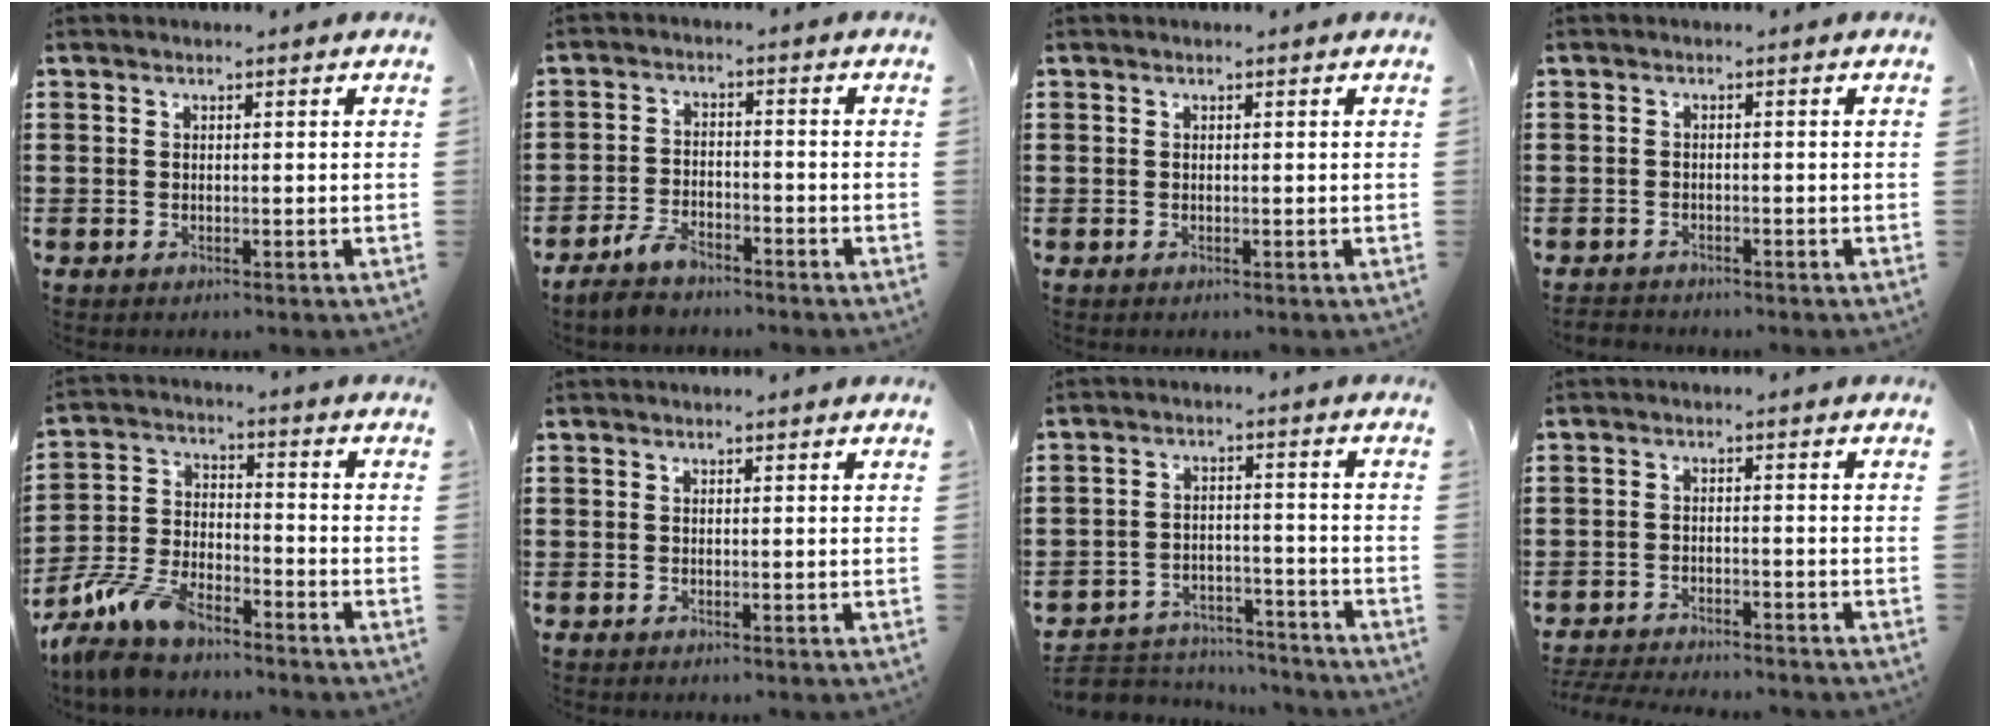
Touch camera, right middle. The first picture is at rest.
{"total": 4.3, "force": [-3.9, 1.3, 1.3], "torque": [-0.037, 0.003, -0.083]}
{"total": 0.0}
{"total": 1.3, "force": [-1.2, 0.3, -0.2], "torque": [0.000, 0.004, -0.028]}
{"total": 8.8, "force": [-7.4, 2.7, 3.9], "torque": [-0.104, 0.004, -0.150]}
{"total": 0.0}
{"total": 4.9, "force": [-4.8, 1.0, 0.0], "torque": [-0.009, 0.011, -0.101]}
{"total": 3.4, "force": [-3.4, 0.2, 0.3], "torque": [-0.015, -0.002, -0.074]}